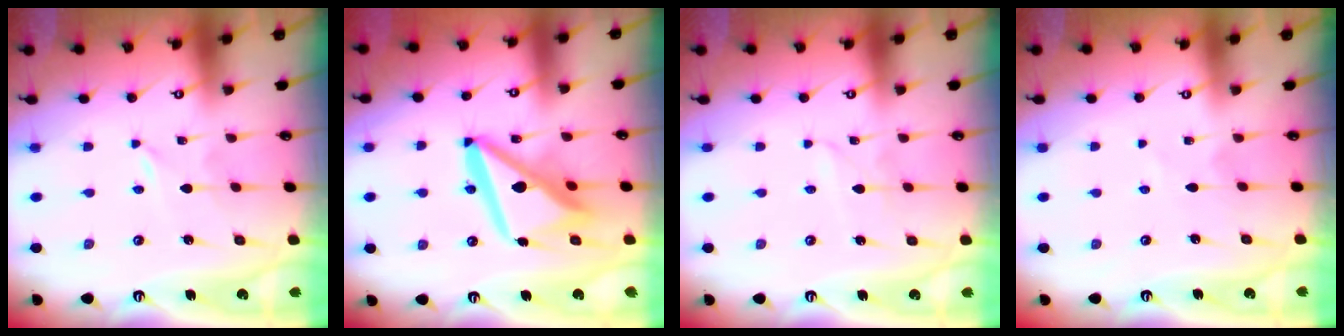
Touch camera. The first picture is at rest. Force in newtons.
{"total": 14.4, "press": 14.4, "slide": 1.5}
{"total": 2.3, "press": 2.3, "slide": 0.3}
{"total": 1.5, "press": 1.5, "slide": 0.3}